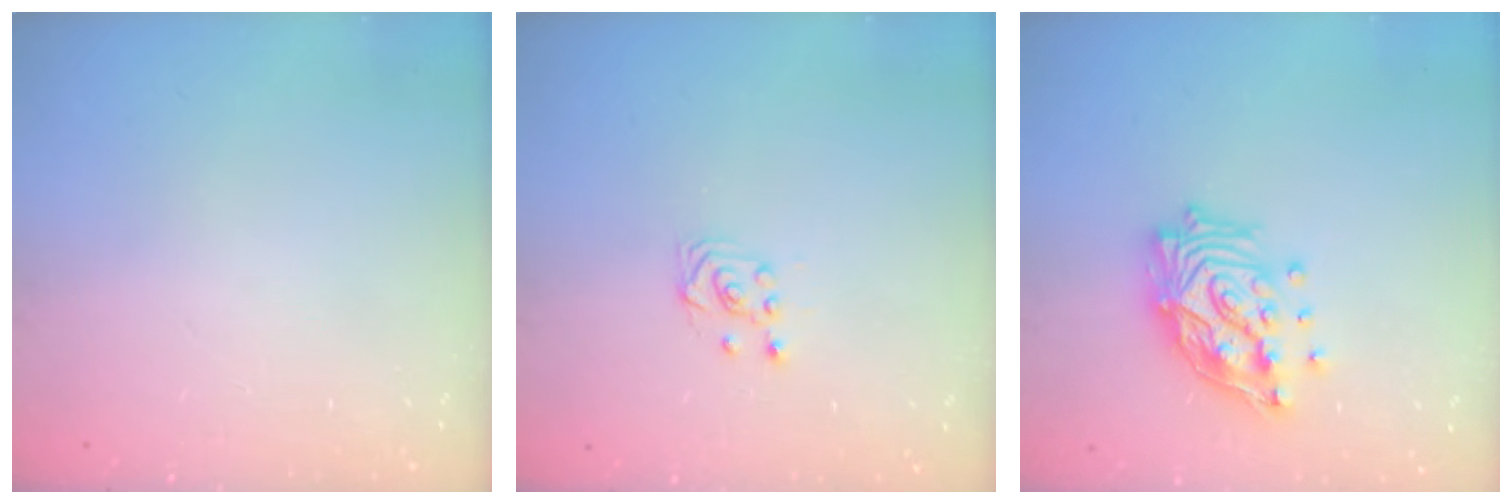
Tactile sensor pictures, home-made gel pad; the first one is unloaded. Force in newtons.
{"total": 2.7, "press": 2.4, "slide": 1.3}
{"total": 16.8, "press": 16.7, "slide": 1.9}